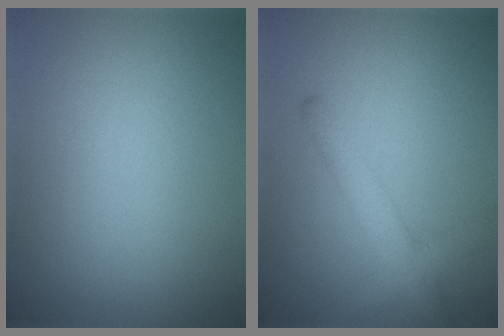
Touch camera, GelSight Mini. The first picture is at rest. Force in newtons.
{"total": 3.7, "press": 3.7, "slide": 0.2}